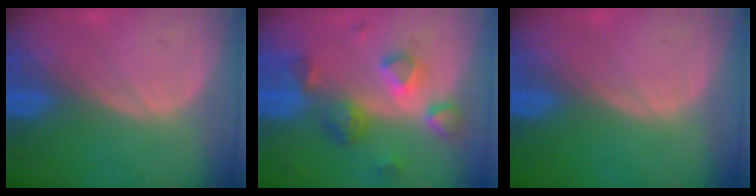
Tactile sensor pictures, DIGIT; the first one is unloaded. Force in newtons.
{"total": 7.7, "press": 6.9, "slide": 3.4}
{"total": 0.0}